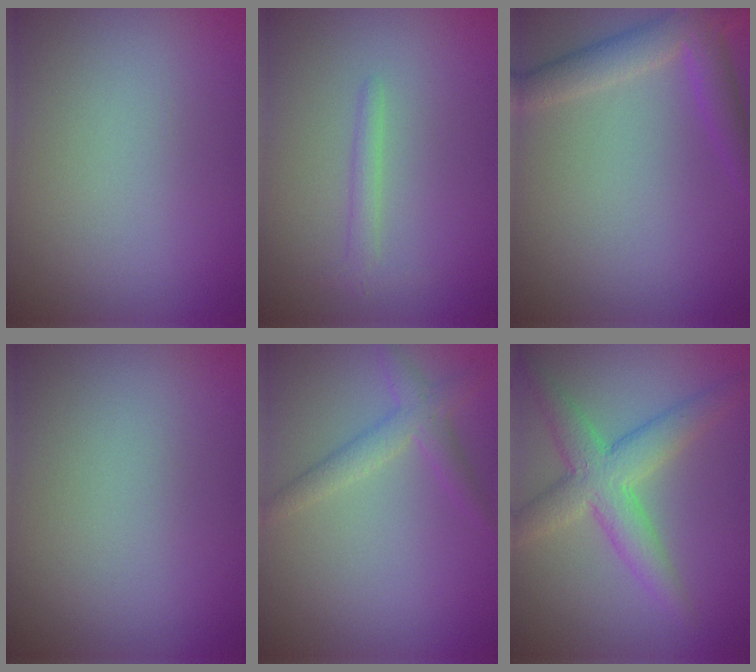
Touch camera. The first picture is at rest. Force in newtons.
{"total": 1.3, "press": 1.3, "slide": 0.1}
{"total": 3.8, "press": 3.8, "slide": 0.2}
{"total": 0.0}
{"total": 2.3, "press": 2.3, "slide": 0.2}
{"total": 4.9, "press": 4.9, "slide": 0.1}